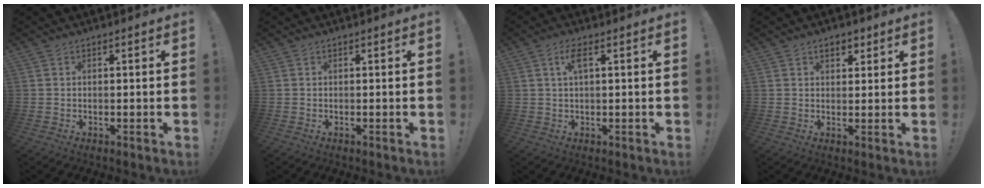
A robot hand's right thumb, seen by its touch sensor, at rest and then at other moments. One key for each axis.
{"total": 0.0}
{"total": 4.2, "fx": 1.4, "fy": 1.1, "fz": 3.8, "tx": -0.075, "ty": 0.005, "tz": 0.022}
{"total": 3.8, "fx": 2.0, "fy": 2.5, "fz": 2.1, "tx": -0.017, "ty": -0.003, "tz": 0.032}